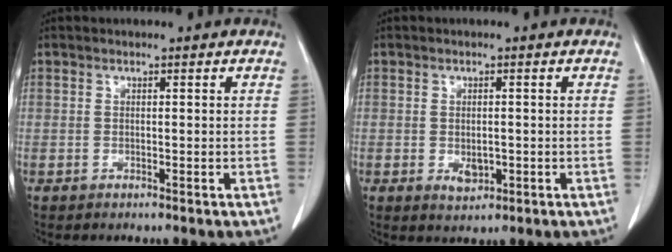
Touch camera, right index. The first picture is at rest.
{"total": 2.6, "force": [-0.6, 1.6, 2.0], "torque": [-0.030, -0.001, 0.001]}